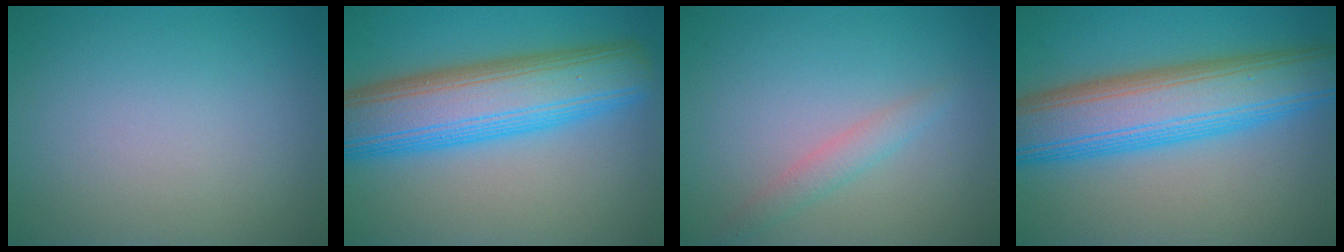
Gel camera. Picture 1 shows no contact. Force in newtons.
{"total": 10.4, "press": 10.4, "slide": 0.2}
{"total": 1.6, "press": 1.6, "slide": 0.0}
{"total": 10.5, "press": 10.5, "slide": 0.2}